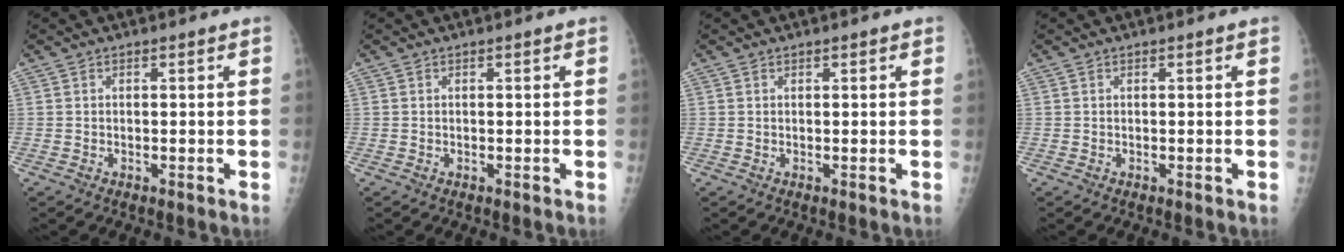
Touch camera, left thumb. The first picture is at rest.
{"total": 0.0}
{"total": 0.6, "force": [0.4, 0.2, 0.4], "torque": [-0.006, -0.001, 0.004]}
{"total": 0.0}